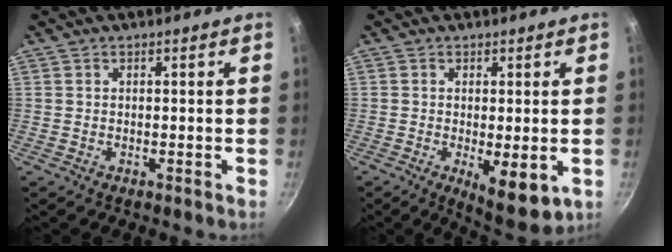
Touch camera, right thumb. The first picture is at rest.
{"total": 8.0, "force": [-2.1, 2.8, 7.2], "torque": [-0.100, -0.022, -0.024]}